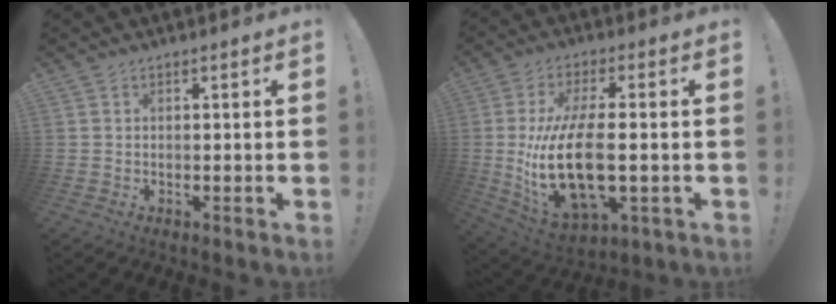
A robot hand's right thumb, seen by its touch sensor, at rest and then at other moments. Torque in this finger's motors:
{"motor_torque": [1.96, 3.05, 1.14, 1.02, 0.40]}